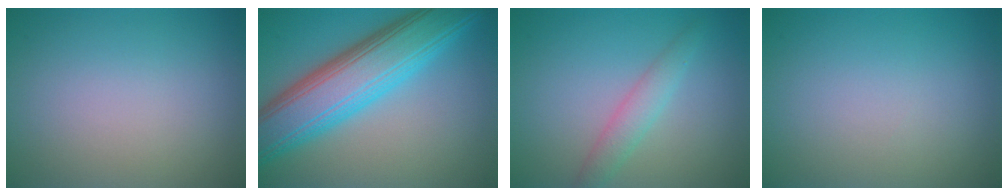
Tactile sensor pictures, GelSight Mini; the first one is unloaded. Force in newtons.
{"total": 10.1, "press": 10.1, "slide": 0.2}
{"total": 2.2, "press": 2.2, "slide": 0.0}
{"total": 0.0}